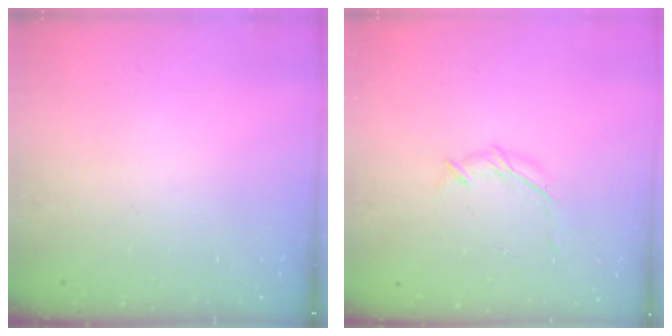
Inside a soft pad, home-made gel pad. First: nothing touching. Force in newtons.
{"total": 4.7, "press": 4.5, "slide": 1.1}